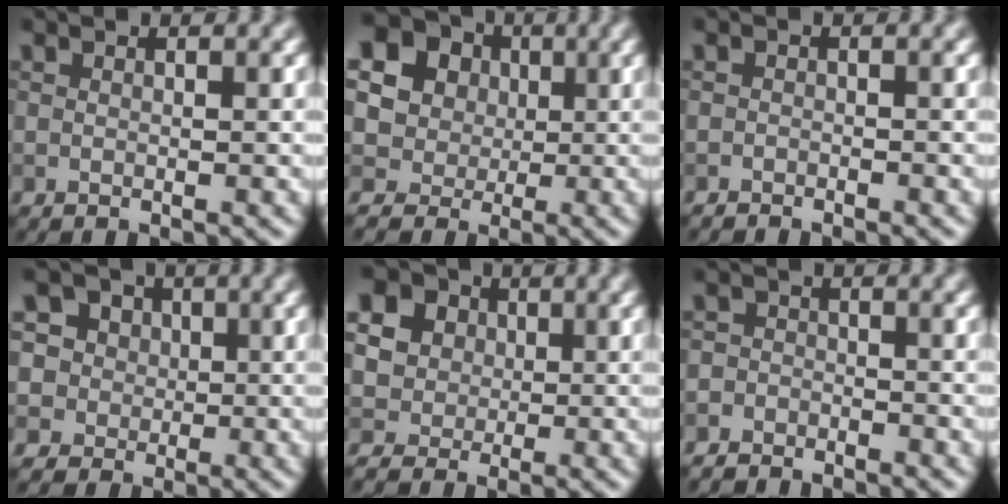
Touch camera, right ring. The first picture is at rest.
{"total": 18.8, "force": [5.6, 16.8, 6.2], "torque": [-0.191, 0.028, 0.080]}
{"total": 1.4, "force": [-1.4, 0.2, 0.0], "torque": [0.004, 0.000, -0.028]}
{"total": 9.6, "force": [4.6, 7.5, 3.8], "torque": [-0.073, 0.041, 0.043]}
{"total": 11.8, "force": [2.7, 10.6, 4.5], "torque": [-0.124, 0.032, 0.027]}
{"total": 3.5, "force": [-3.2, 1.4, 0.4], "torque": [0.007, -0.001, -0.062]}